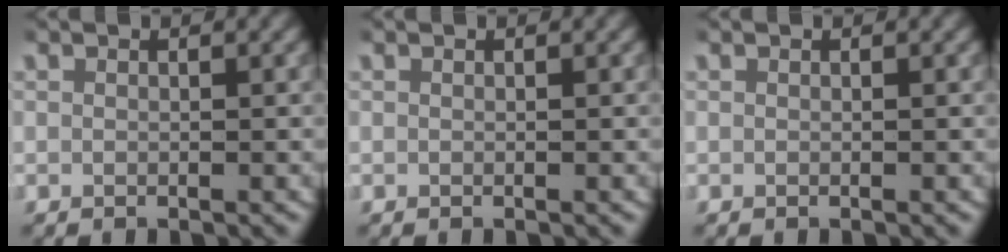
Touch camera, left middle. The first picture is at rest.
{"total": 0.0}
{"total": 0.0}